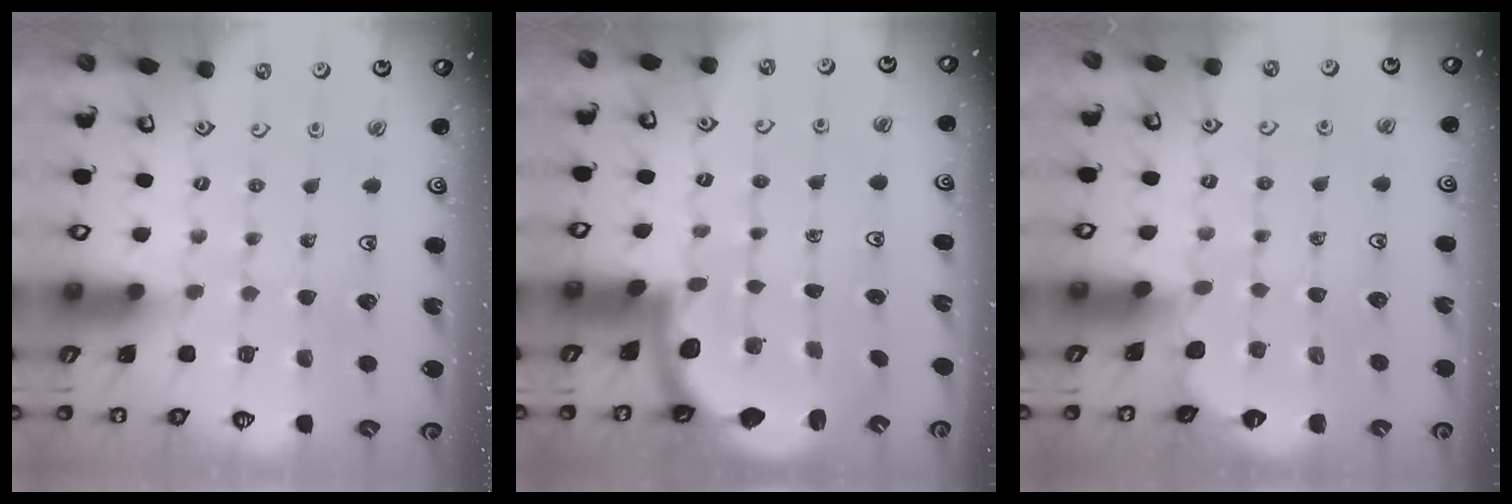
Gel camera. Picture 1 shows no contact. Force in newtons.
{"total": 2.5, "press": 2.2, "slide": 1.2}
{"total": 2.0, "press": 2.0, "slide": 0.1}